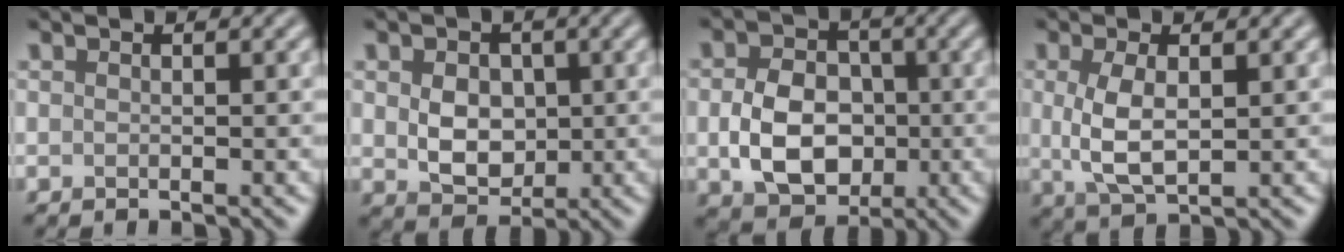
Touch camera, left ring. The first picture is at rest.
{"total": 4.4, "force": [0.3, 3.3, 2.9], "torque": [-0.052, -0.007, 0.006]}
{"total": 6.9, "force": [-0.9, 5.2, 4.4], "torque": [-0.087, -0.005, -0.018]}
{"total": 4.2, "force": [0.3, 2.0, 3.7], "torque": [-0.083, -0.001, 0.009]}